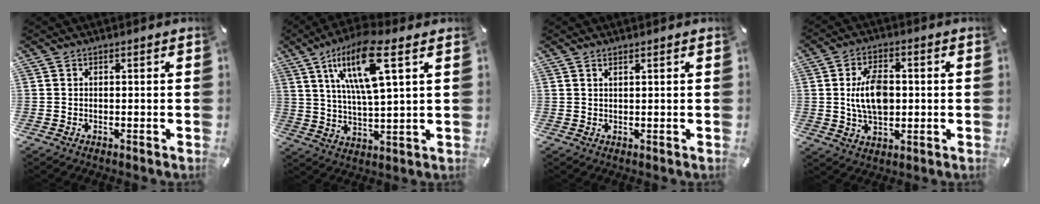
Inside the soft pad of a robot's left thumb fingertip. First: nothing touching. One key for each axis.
{"total": 15.4, "fx": 7.2, "fy": 3.8, "fz": 13.1, "tx": -0.266, "ty": -0.012, "tz": 0.113}
{"total": 0.9, "fx": 0.7, "fy": 0.0, "fz": 0.6, "tx": -0.012, "ty": -0.001, "tz": 0.012}
{"total": 9.5, "fx": 0.6, "fy": 6.2, "fz": 7.2, "tx": -0.140, "ty": 0.005, "tz": 0.007}